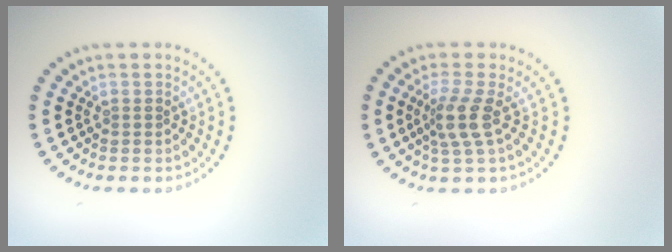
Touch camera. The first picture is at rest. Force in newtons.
{"total": 2.7, "press": 2.1, "slide": 1.8}